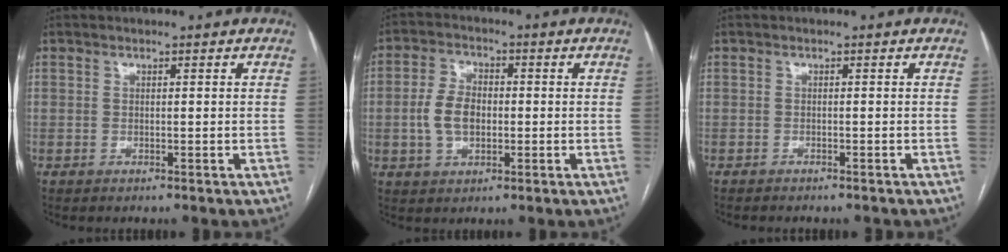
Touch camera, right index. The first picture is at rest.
{"total": 6.6, "force": [-0.7, 4.1, 5.1], "torque": [-0.113, 0.013, -0.011]}
{"total": 3.9, "force": [-3.5, 1.0, 1.5], "torque": [-0.017, -0.004, -0.042]}